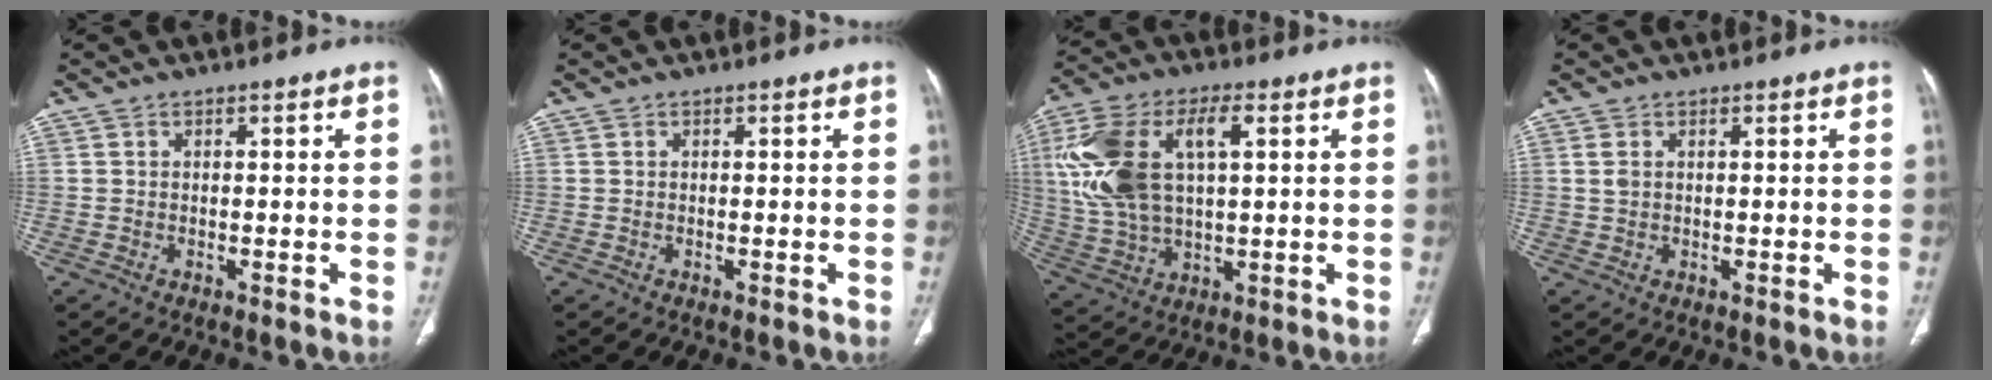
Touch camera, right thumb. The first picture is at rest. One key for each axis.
{"total": 0.0}
{"total": 18.4, "fx": 4.2, "fy": 9.4, "fz": 15.2, "tx": -0.322, "ty": 0.012, "tz": 0.081}
{"total": 1.6, "fx": 0.5, "fy": 0.9, "fz": 1.2, "tx": -0.032, "ty": 0.005, "tz": 0.016}